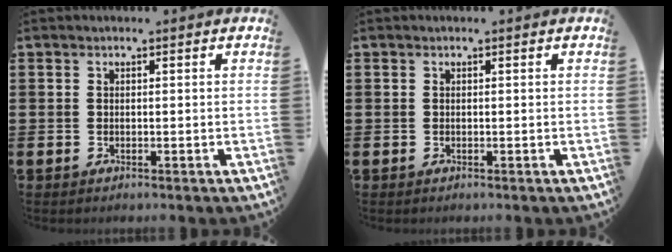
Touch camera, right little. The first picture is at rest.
{"total": 0.0}